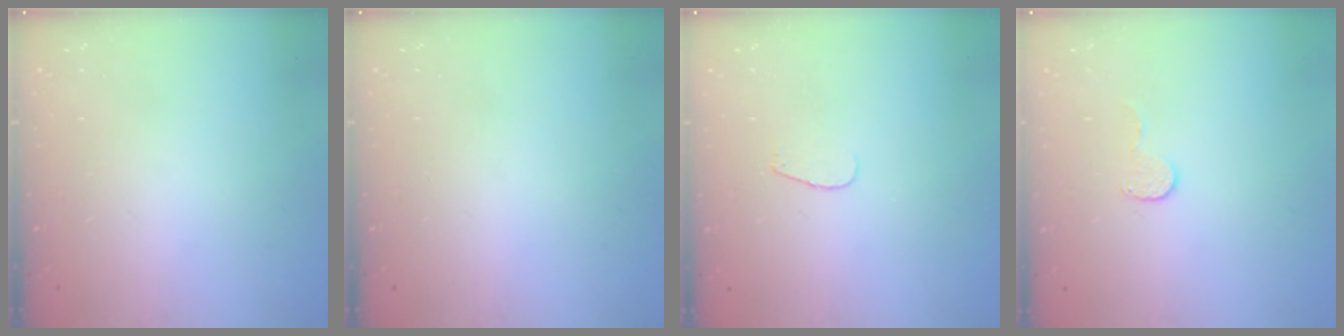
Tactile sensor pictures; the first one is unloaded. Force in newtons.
{"total": 0.0}
{"total": 2.8, "press": 2.8, "slide": 0.2}
{"total": 4.6, "press": 4.6, "slide": 0.4}